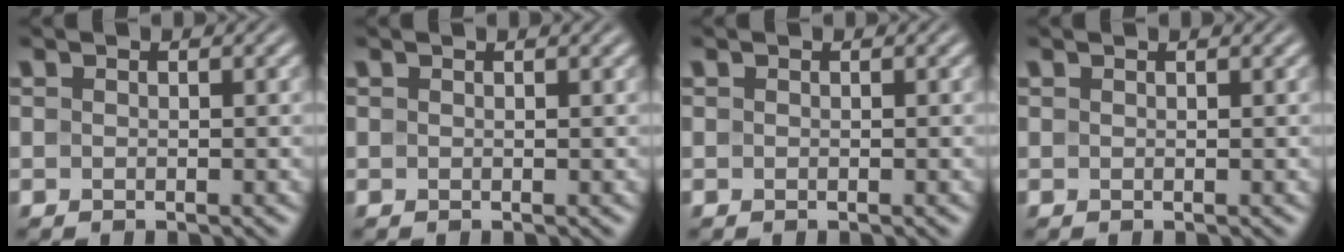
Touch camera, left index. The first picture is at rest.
{"total": 0.7, "force": [0.4, 0.2, 0.5], "torque": [-0.003, 0.001, 0.005]}
{"total": 0.0}
{"total": 0.5, "force": [0.4, 0.2, 0.3], "torque": [-0.002, -0.001, 0.004]}